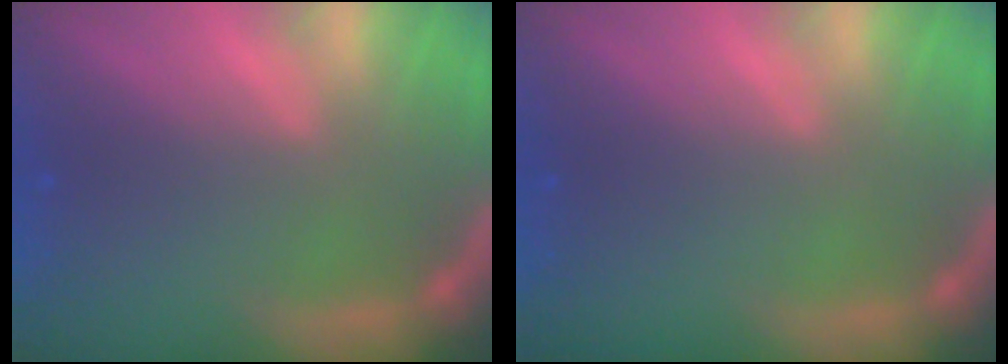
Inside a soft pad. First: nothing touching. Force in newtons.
{"total": 0.0}